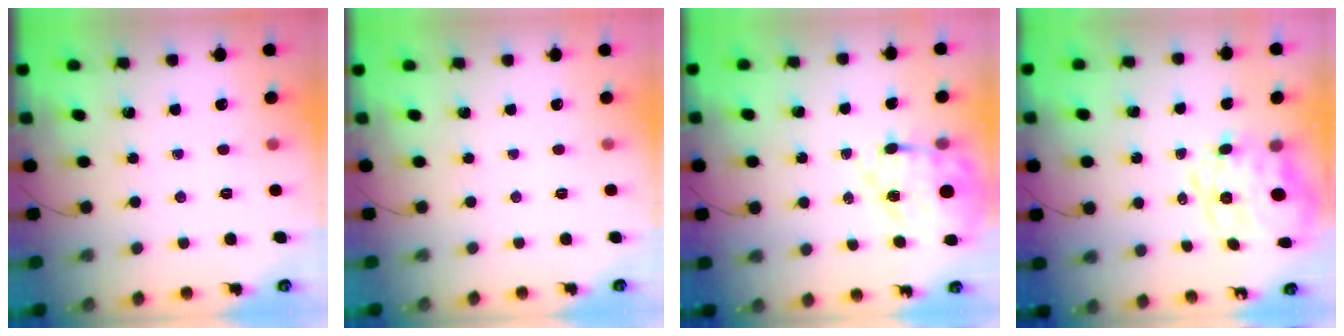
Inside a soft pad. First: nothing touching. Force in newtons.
{"total": 2.5, "press": 2.4, "slide": 0.5}
{"total": 17.1, "press": 16.8, "slide": 3.5}
{"total": 4.6, "press": 4.0, "slide": 2.3}